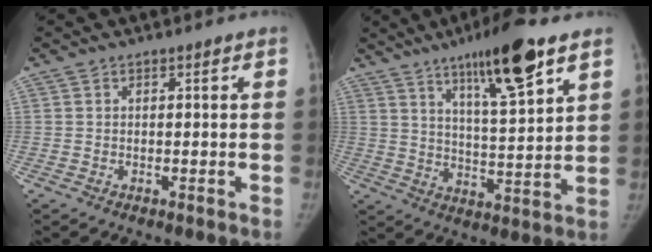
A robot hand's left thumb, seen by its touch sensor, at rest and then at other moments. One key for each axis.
{"total": 14.9, "fx": 8.9, "fy": 2.8, "fz": 11.7, "tx": -0.172, "ty": -0.044, "tz": 0.146}